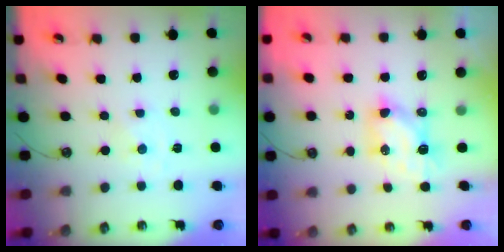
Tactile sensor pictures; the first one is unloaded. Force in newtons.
{"total": 6.3, "press": 6.3, "slide": 0.3}